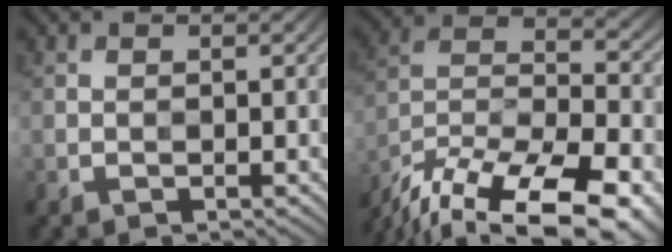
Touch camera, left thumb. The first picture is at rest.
{"total": 20.4, "force": [-16.3, 6.8, 10.0], "torque": [-0.190, -0.037, -0.243]}